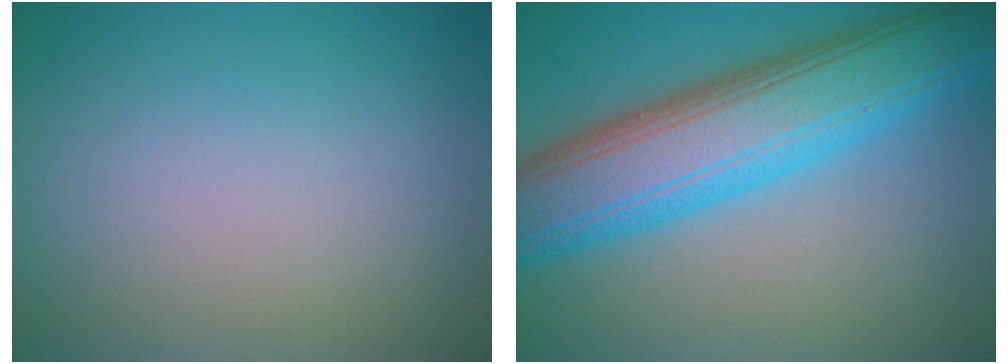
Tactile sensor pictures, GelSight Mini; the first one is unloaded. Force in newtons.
{"total": 10.7, "press": 10.7, "slide": 0.3}